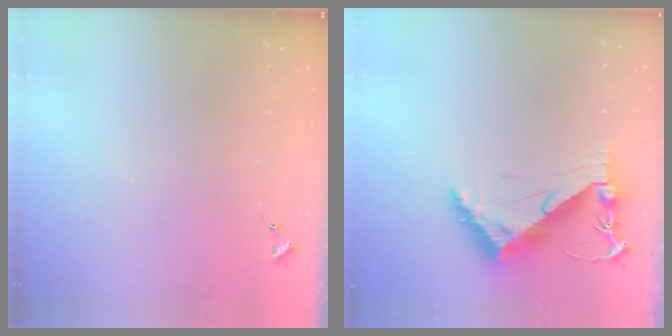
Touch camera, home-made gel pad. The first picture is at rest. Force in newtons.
{"total": 7.8, "press": 7.7, "slide": 1.0}